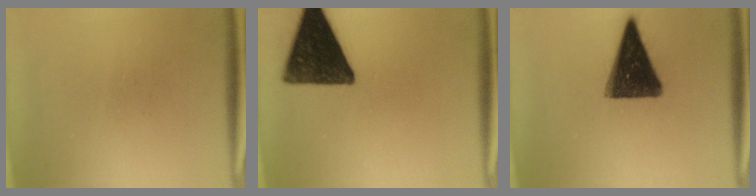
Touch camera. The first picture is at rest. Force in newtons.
{"total": 14.7}
{"total": 14.7}